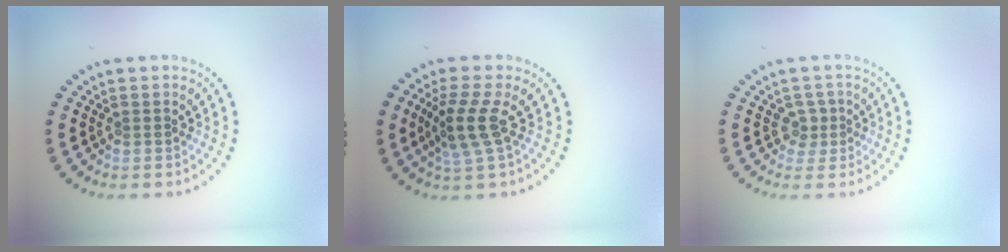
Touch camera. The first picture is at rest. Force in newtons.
{"total": 3.5, "press": 3.0, "slide": 1.9}
{"total": 1.6, "press": 1.3, "slide": 1.0}